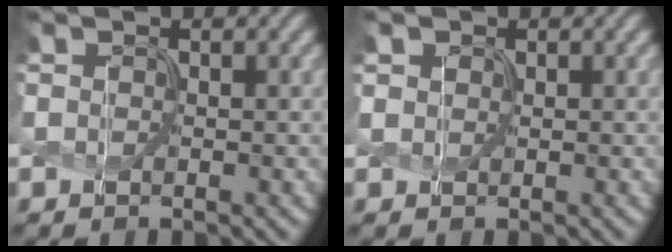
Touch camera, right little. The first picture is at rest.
{"total": 0.9, "force": [0.5, 0.7, 0.2], "torque": [-0.004, 0.000, 0.011]}